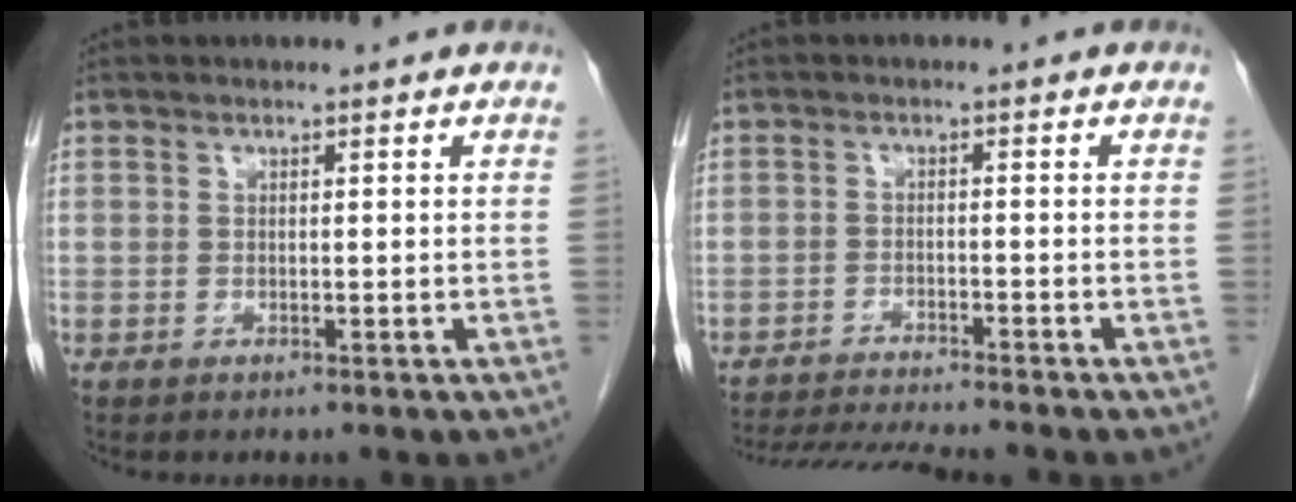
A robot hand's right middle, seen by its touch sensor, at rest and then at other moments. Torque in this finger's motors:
{"motor_torque": [1.08, -1.06, 0.05, 0.05]}